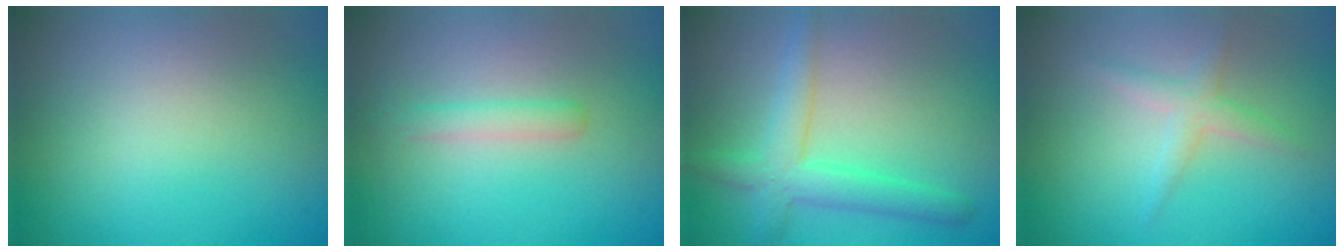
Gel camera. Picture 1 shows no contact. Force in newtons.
{"total": 1.8, "press": 1.8, "slide": 0.1}
{"total": 4.2, "press": 4.2, "slide": 0.2}
{"total": 1.9, "press": 1.9, "slide": 0.0}